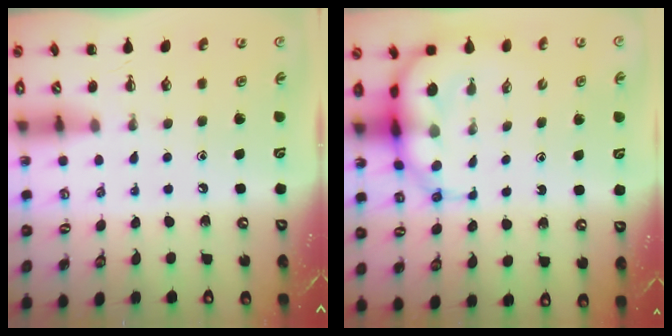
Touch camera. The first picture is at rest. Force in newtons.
{"total": 7.9, "press": 7.5, "slide": 2.2}